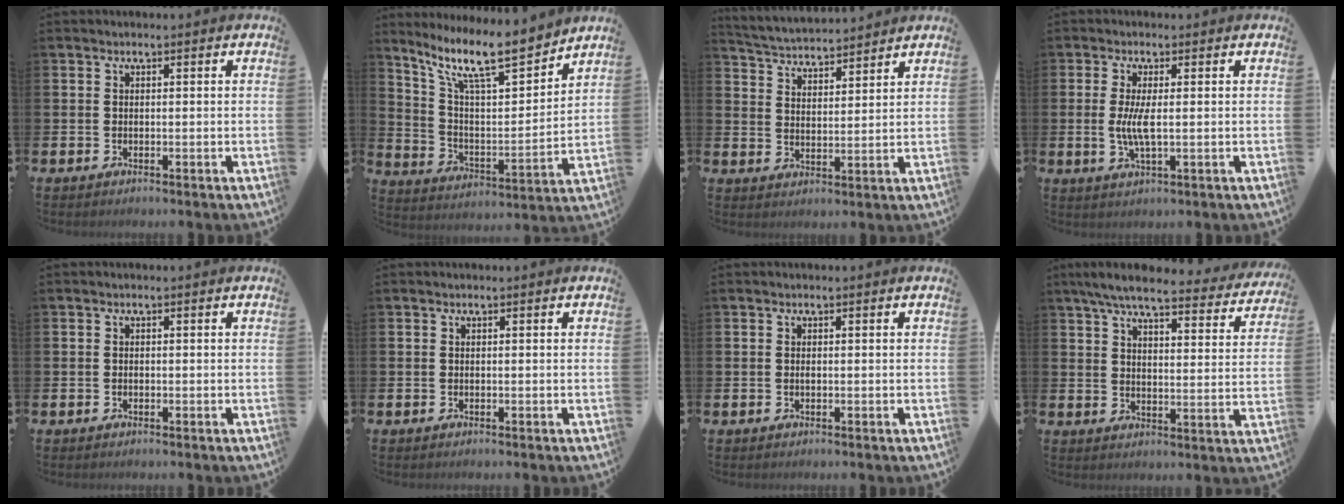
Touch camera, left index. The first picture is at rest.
{"total": 12.5, "force": [10.2, 2.8, 6.7], "torque": [-0.153, -0.059, 0.178]}
{"total": 4.4, "force": [4.4, 0.6, -0.1], "torque": [-0.023, -0.029, 0.077]}
{"total": 3.6, "force": [0.2, 0.9, 3.5], "torque": [-0.069, 0.001, 0.004]}
{"total": 0.5, "force": [-0.2, 0.4, 0.2], "torque": [-0.010, 0.006, -0.005]}
{"total": 0.0}
{"total": 0.0}
{"total": 6.8, "force": [6.0, 1.0, 3.1], "torque": [-0.072, -0.035, 0.098]}